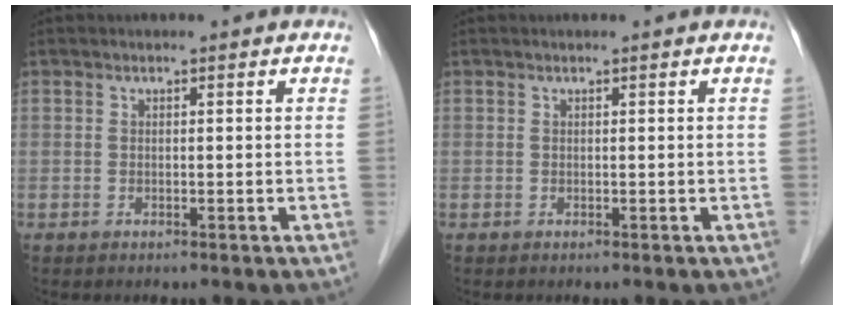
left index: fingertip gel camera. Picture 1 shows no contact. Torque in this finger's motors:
{"motor_torque": [0.12, 0.01, -0.01, -0.01]}